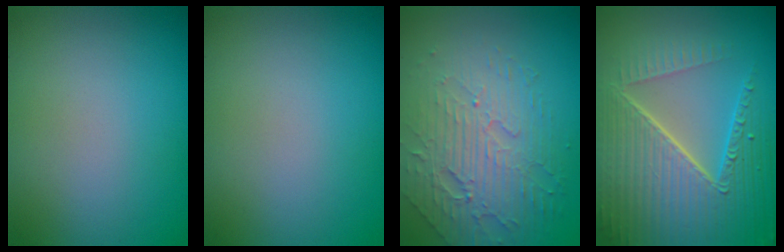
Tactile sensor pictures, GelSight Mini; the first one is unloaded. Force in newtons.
{"total": 0.0}
{"total": 5.0, "press": 4.2, "slide": 2.8}
{"total": 8.6, "press": 6.0, "slide": 6.2}